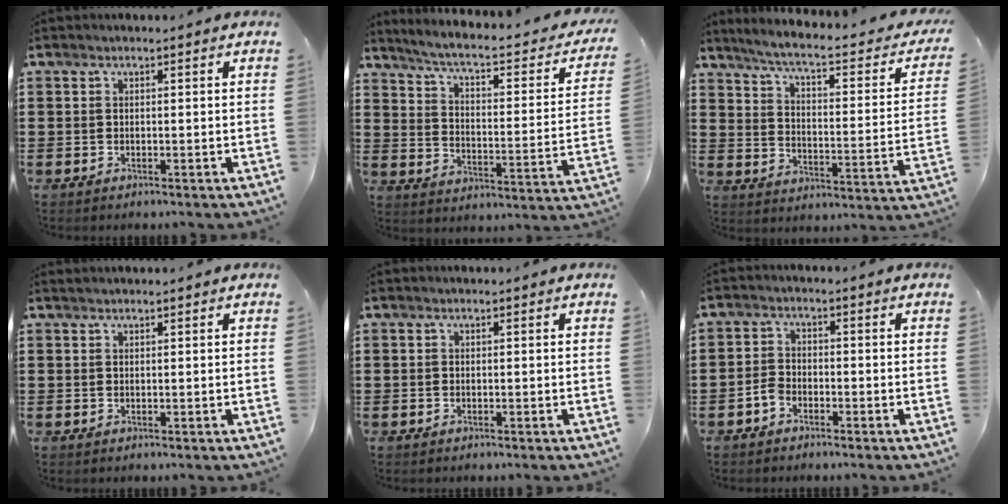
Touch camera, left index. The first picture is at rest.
{"total": 4.3, "force": [3.2, 0.2, 2.9], "torque": [-0.074, -0.031, 0.043]}
{"total": 5.2, "force": [4.0, -0.1, 3.3], "torque": [-0.082, -0.032, 0.059]}
{"total": 0.6, "force": [0.6, 0.0, 0.2], "torque": [-0.005, 0.000, 0.012]}
{"total": 0.0}
{"total": 2.3, "force": [-1.5, 1.2, 1.1], "torque": [-0.038, 0.002, -0.034]}